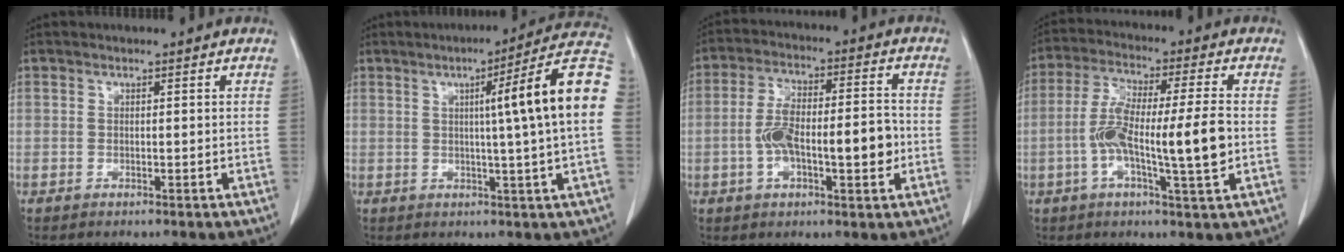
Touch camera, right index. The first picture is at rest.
{"total": 14.2, "force": [1.9, -1.8, 13.9], "torque": [-0.185, 0.017, 0.018]}
{"total": 11.4, "force": [-1.8, 3.5, 10.7], "torque": [-0.189, 0.023, -0.025]}
{"total": 12.4, "force": [-1.7, 1.1, 12.3], "torque": [-0.224, 0.006, -0.031]}